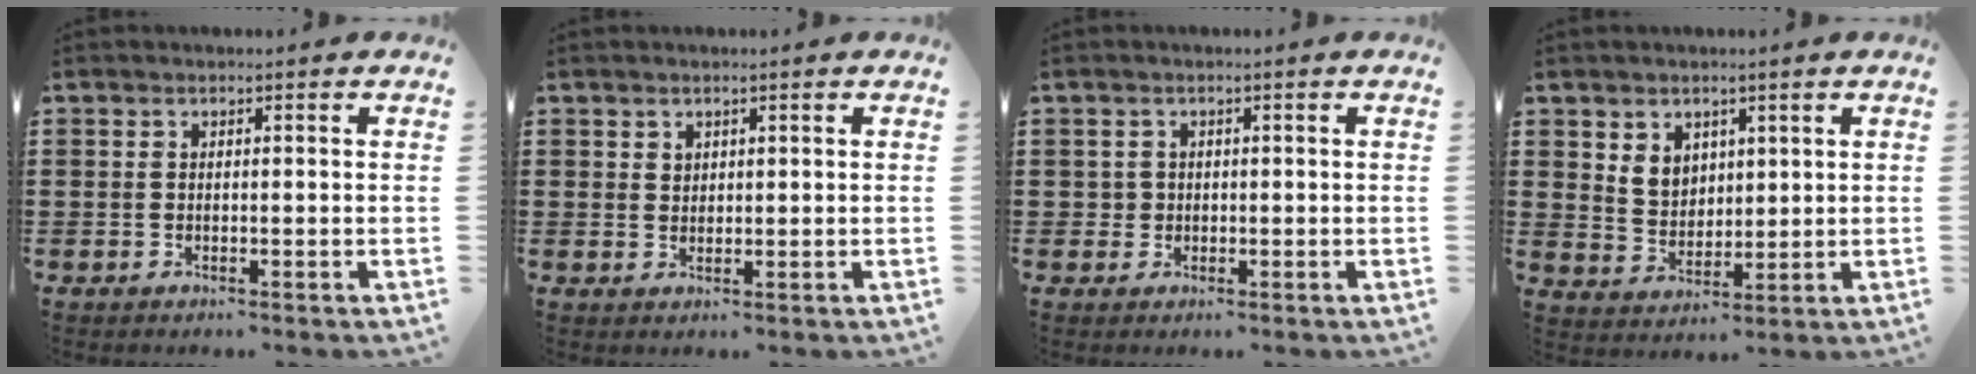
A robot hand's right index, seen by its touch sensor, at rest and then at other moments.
{"total": 1.4, "force": [1.0, 0.9, 0.2], "torque": [-0.004, 0.003, 0.020]}
{"total": 1.2, "force": [0.1, 1.2, 0.2], "torque": [-0.008, 0.005, 0.000]}
{"total": 4.4, "force": [2.6, 3.4, 1.1], "torque": [-0.028, 0.008, 0.047]}